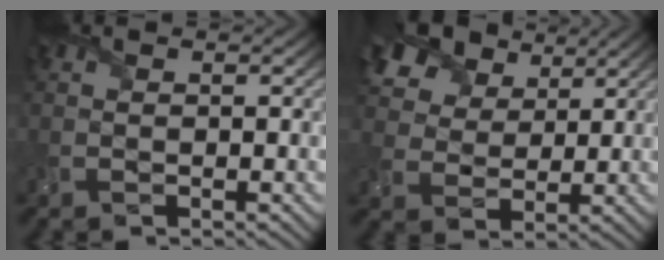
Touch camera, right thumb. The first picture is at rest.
{"total": 11.6, "force": [7.2, 7.2, 5.6], "torque": [-0.165, 0.013, 0.134]}